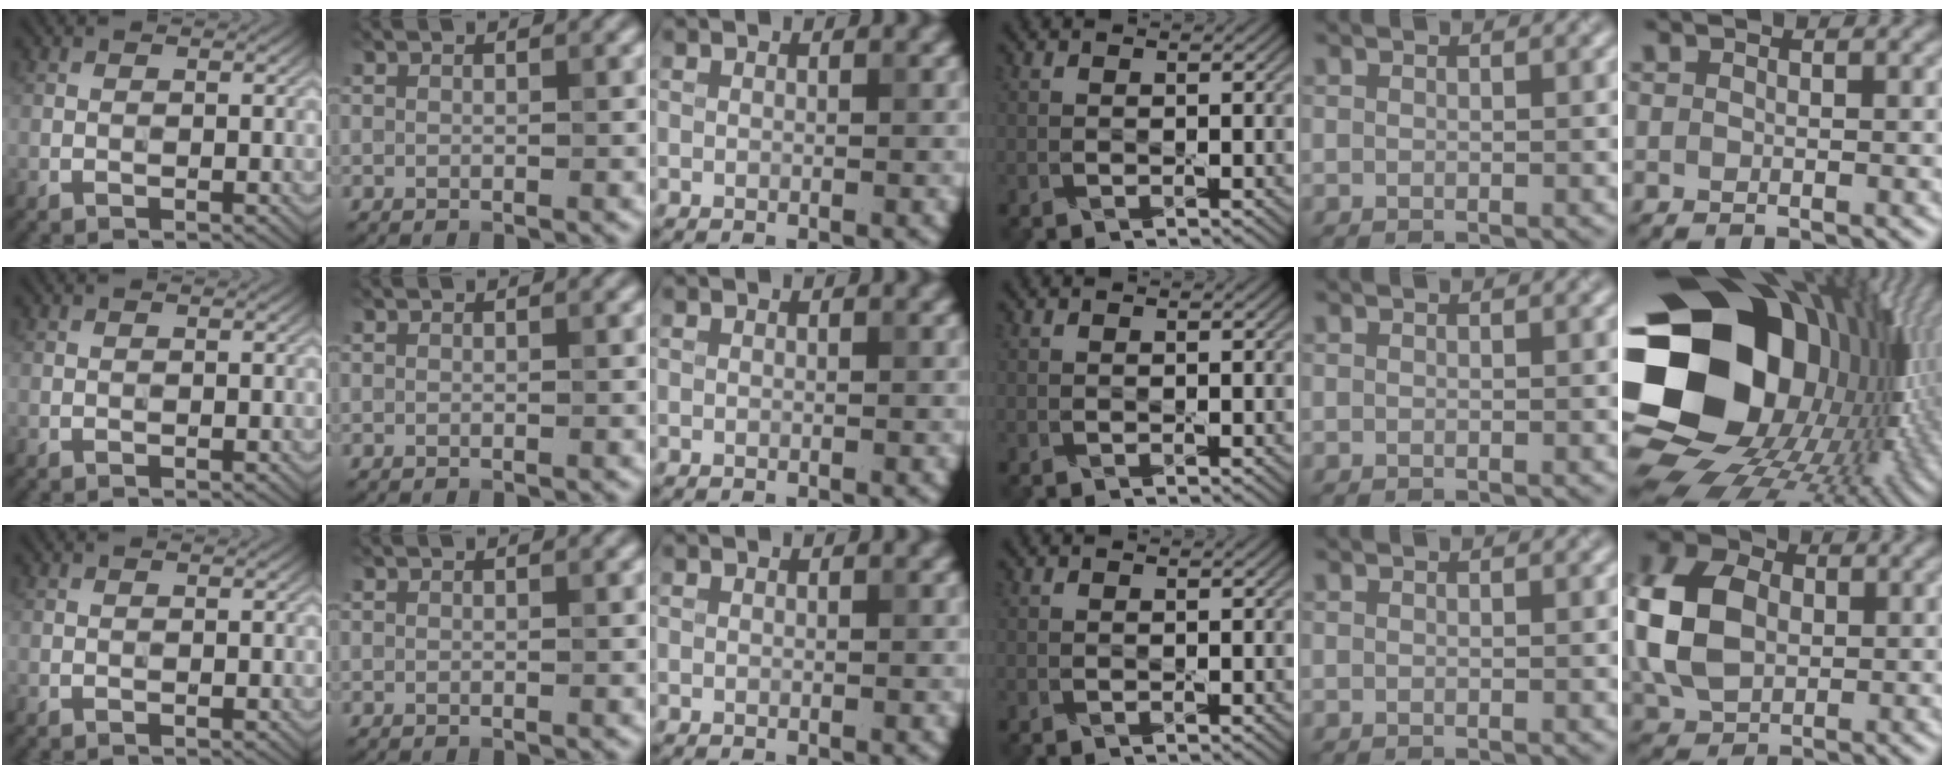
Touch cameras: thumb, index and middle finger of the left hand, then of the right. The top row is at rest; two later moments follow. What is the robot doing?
{"motion": "press", "object": "button"}